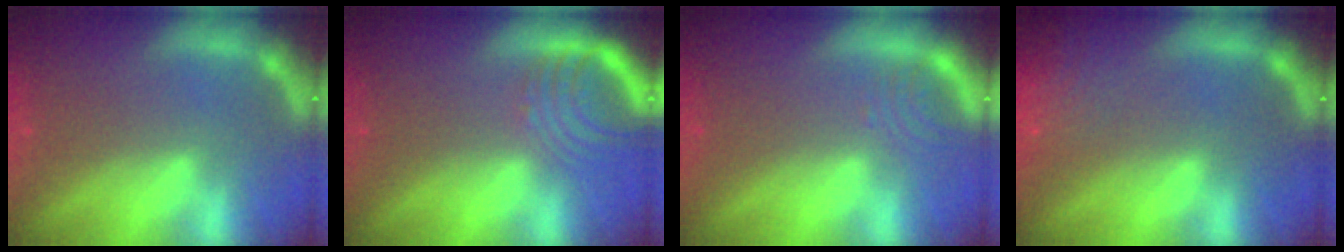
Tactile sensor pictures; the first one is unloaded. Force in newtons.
{"total": 5.5}
{"total": 2.0}
{"total": 6.5}